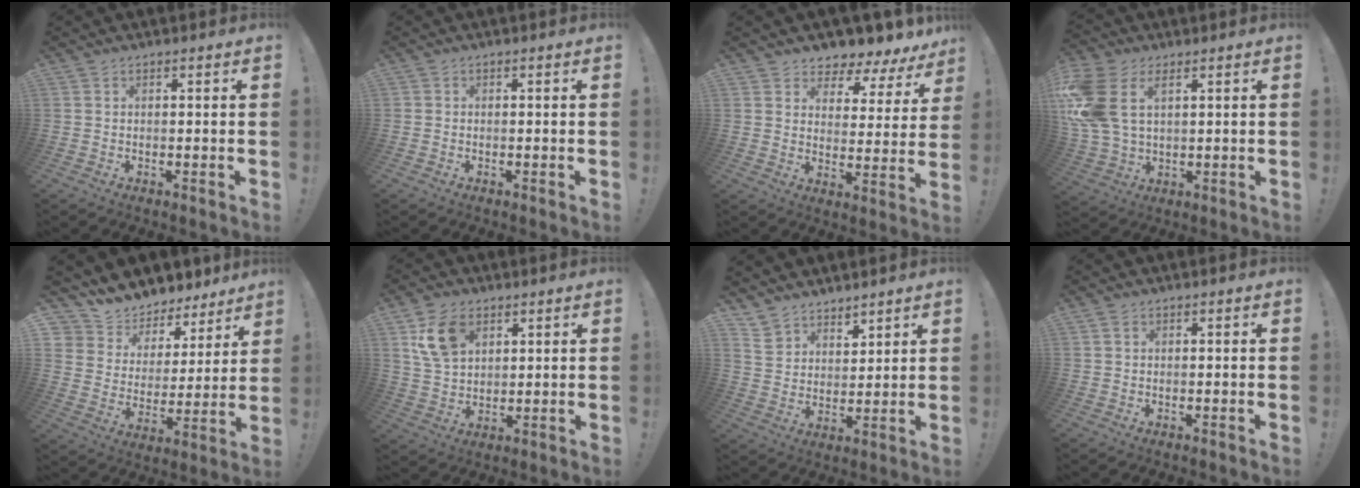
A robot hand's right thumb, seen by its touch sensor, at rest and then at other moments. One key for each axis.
{"total": 0.0}
{"total": 5.1, "fx": 4.2, "fy": 2.4, "fz": 1.3, "tx": -0.013, "ty": -0.053, "tz": 0.076}
{"total": 14.1, "fx": 5.1, "fy": 8.6, "fz": 9.9, "tx": -0.219, "ty": -0.014, "tz": 0.098}
{"total": 8.0, "fx": 7.0, "fy": 3.8, "fz": 0.4, "tx": -0.022, "ty": -0.074, "tz": 0.127}
{"total": 10.8, "fx": 5.2, "fy": 7.3, "fz": 6.1, "tx": -0.106, "ty": -0.004, "tz": 0.105}
{"total": 7.2, "fx": 6.2, "fy": 3.6, "fz": 0.0, "tx": -0.009, "ty": -0.057, "tz": 0.122}
{"total": 0.6, "fx": 0.3, "fy": 0.4, "fz": 0.2, "tx": 0.000, "ty": -0.001, "tz": 0.005}